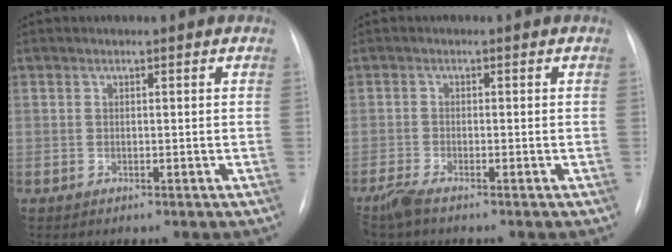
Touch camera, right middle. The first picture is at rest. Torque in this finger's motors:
{"motor_torque": [0.37, -0.39, 0.04, 0.04]}